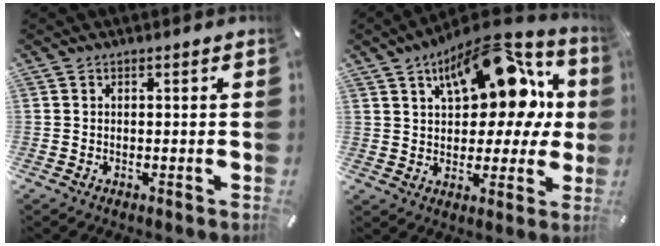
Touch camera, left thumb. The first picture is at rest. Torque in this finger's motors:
{"motor_torque": [2.50, 2.51, 2.30, -0.47, 0.20]}